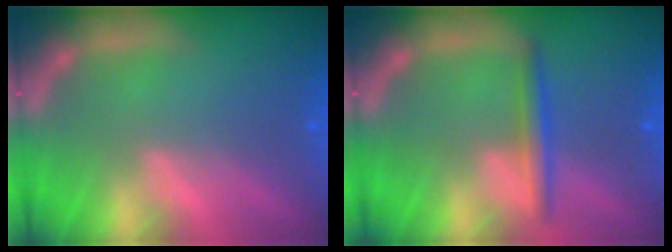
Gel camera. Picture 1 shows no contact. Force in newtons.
{"total": 2.5}